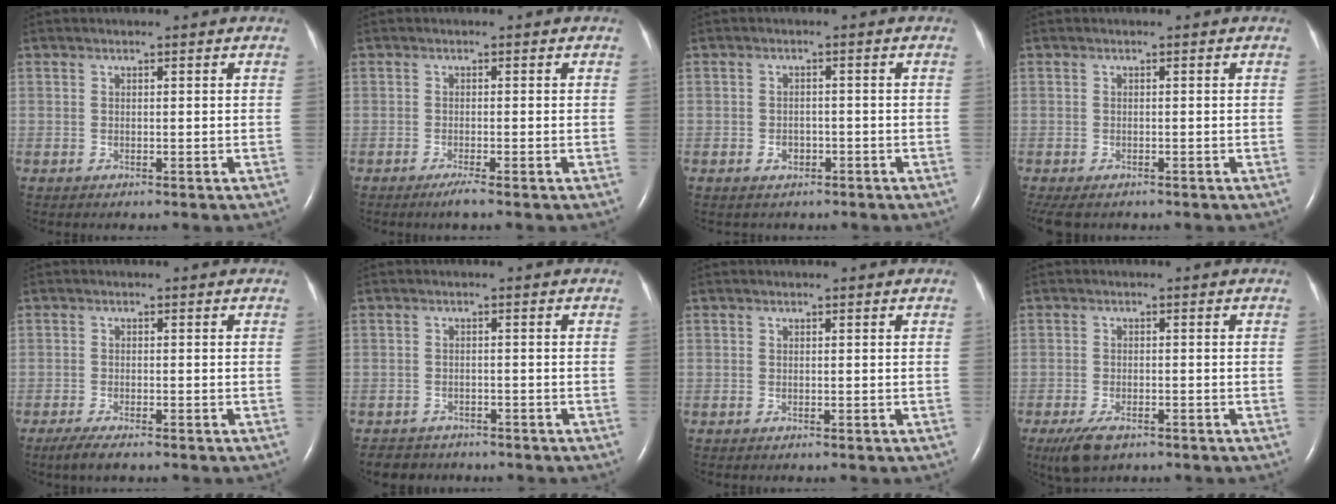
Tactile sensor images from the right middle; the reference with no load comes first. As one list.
[{"total": 1.6, "force": [-1.1, -0.3, 1.1], "torque": [-0.026, -0.004, -0.024]}, {"total": 1.9, "force": [-1.1, 1.5, 0.6], "torque": [-0.016, 0.004, -0.013]}, {"total": 3.7, "force": [-2.8, 1.7, 1.8], "torque": [-0.033, -0.010, -0.044]}, {"total": 3.4, "force": [-2.5, 0.6, 2.2], "torque": [-0.049, -0.010, -0.042]}, {"total": 4.0, "force": [-3.5, 2.0, 0.0], "torque": [-0.006, 0.000, -0.051]}, {"total": 0.0}, {"total": 4.6, "force": [-3.1, 1.9, 2.9], "torque": [-0.063, -0.009, -0.050]}]